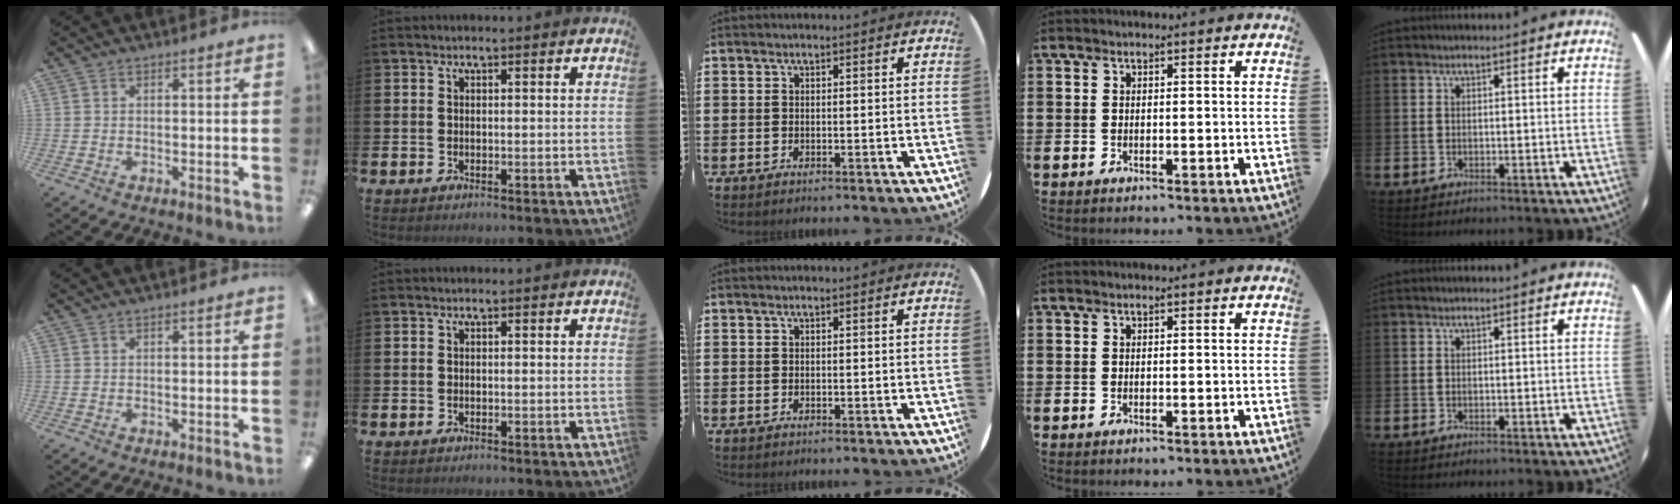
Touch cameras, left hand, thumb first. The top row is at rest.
{}